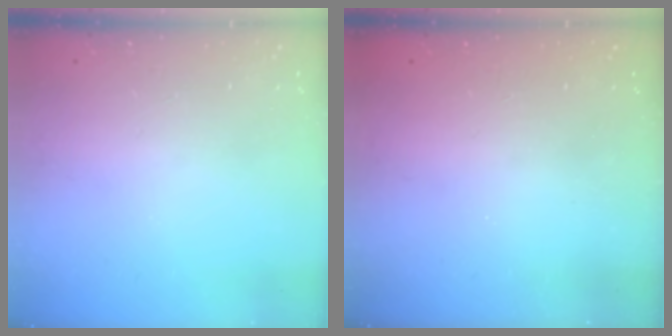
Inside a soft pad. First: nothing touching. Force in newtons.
{"total": 2.3, "press": 2.2, "slide": 0.8}